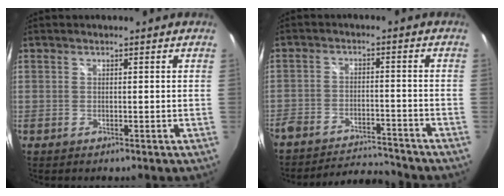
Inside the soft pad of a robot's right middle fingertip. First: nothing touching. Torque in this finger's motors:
{"motor_torque": [0.54, -0.57, 0.18, 0.14]}